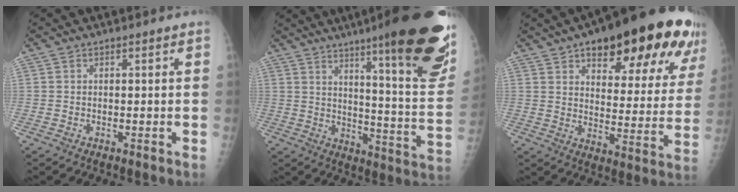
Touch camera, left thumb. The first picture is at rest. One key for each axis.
{"total": 28.4, "fx": 17.4, "fy": 4.1, "fz": 22.0, "tx": -0.241, "ty": -0.079, "tz": 0.241}
{"total": 28.1, "fx": 16.8, "fy": 9.8, "fz": 20.2, "tx": -0.238, "ty": -0.040, "tz": 0.228}